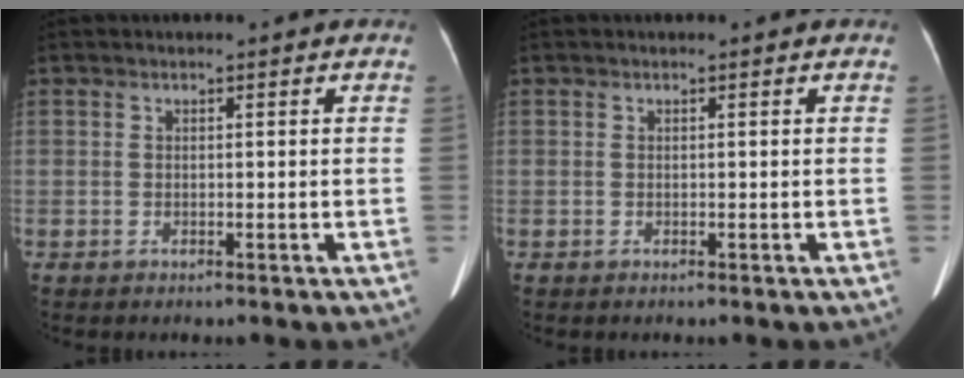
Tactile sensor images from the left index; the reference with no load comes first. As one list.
[{"total": 0.0}]